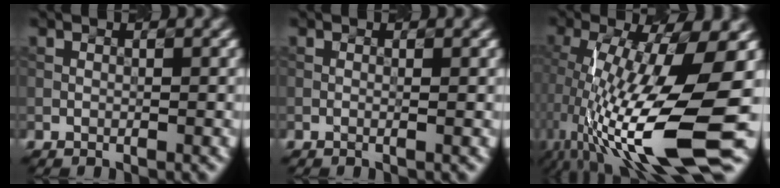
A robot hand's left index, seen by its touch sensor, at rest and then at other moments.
{"total": 0.6, "force": [0.0, 0.1, 0.6], "torque": [-0.010, -0.003, -0.003]}
{"total": 13.8, "force": [-2.7, 3.5, 13.1], "torque": [-0.243, -0.007, -0.043]}